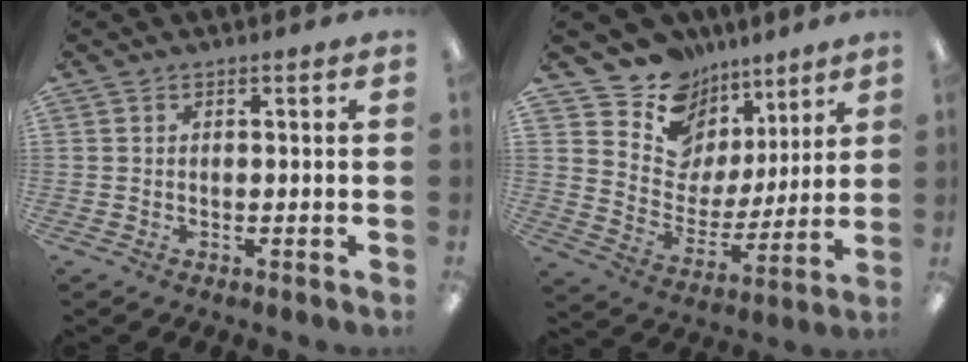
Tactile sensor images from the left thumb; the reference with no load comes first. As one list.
[{"total": 12.7, "force": [9.2, 8.6, 1.6], "torque": [-0.044, -0.086, 0.175]}]